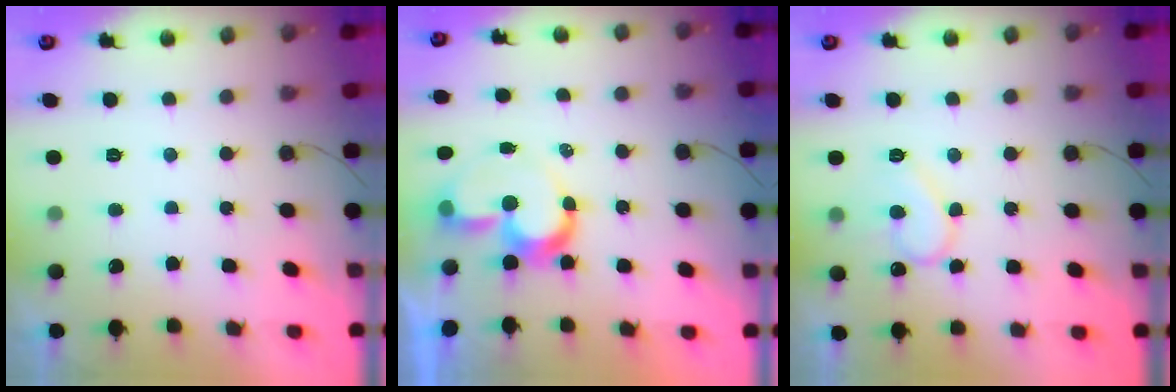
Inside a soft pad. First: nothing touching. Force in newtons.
{"total": 9.3, "press": 9.3, "slide": 0.9}
{"total": 10.2, "press": 10.1, "slide": 0.9}